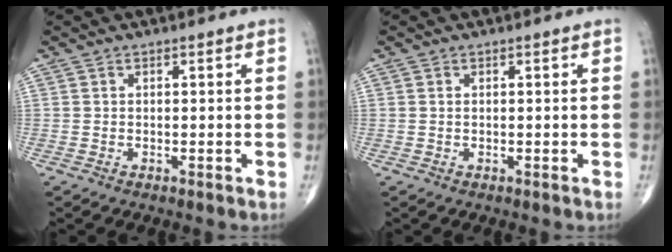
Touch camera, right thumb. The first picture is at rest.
{"total": 0.0}